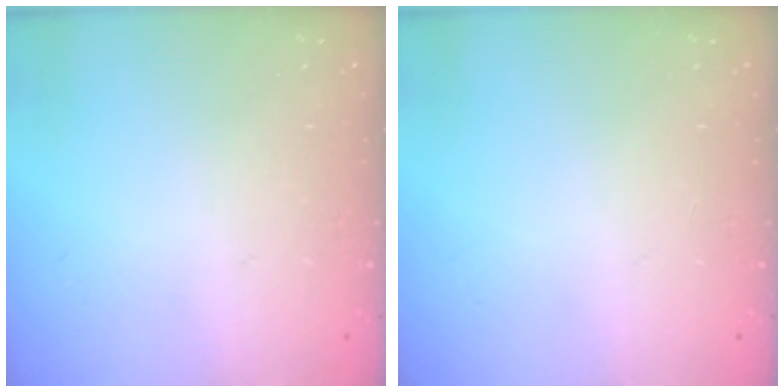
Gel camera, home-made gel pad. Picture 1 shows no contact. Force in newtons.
{"total": 0.0}